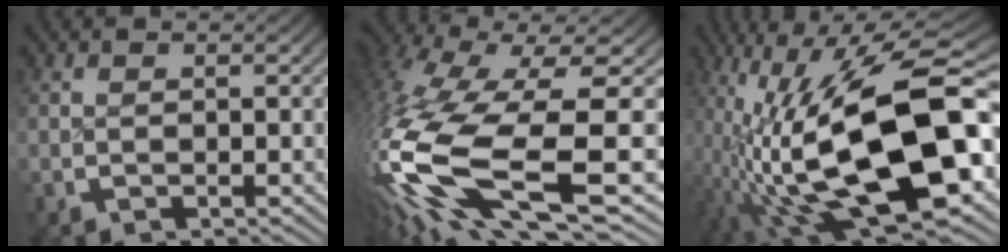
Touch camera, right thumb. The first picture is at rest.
{"total": 16.5, "force": [-0.8, 9.3, 13.5], "torque": [-0.339, -0.058, 0.029]}
{"total": 20.0, "force": [-2.7, 10.2, 17.0], "torque": [-0.337, -0.070, 0.011]}